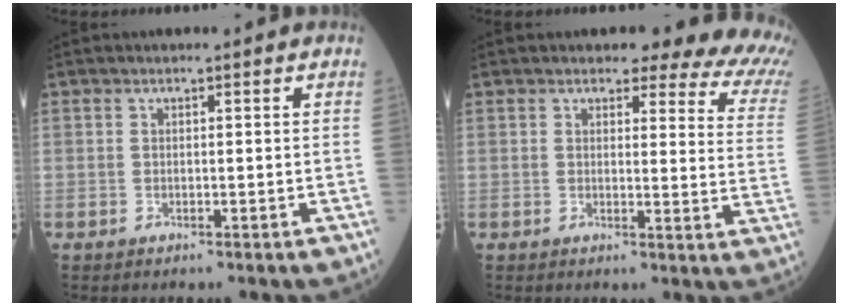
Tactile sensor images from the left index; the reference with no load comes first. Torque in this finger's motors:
{"motor_torque": [0.74, -0.80, 0.18, 0.04]}